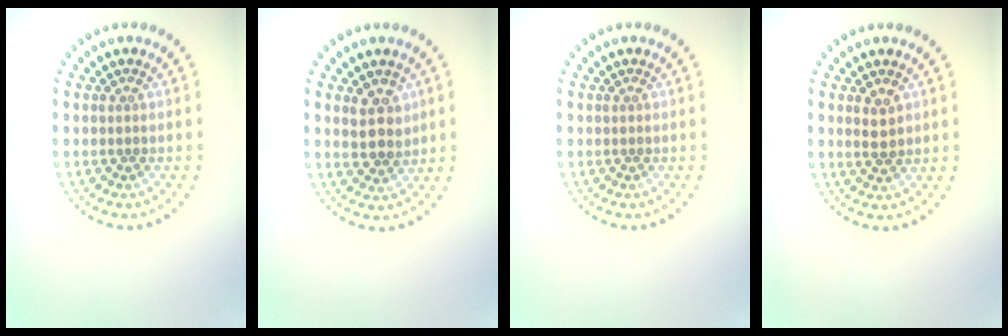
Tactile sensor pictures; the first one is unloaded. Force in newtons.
{"total": 2.8, "press": 2.6, "slide": 1.0}
{"total": 0.0}
{"total": 1.7, "press": 1.7, "slide": 0.3}